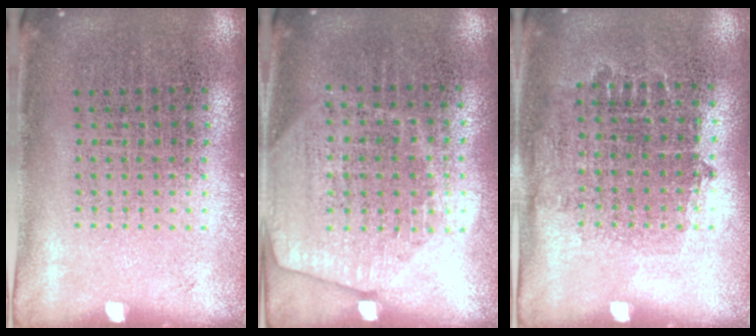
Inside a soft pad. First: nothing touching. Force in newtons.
{"total": 1.7, "press": 1.6, "slide": 0.8}
{"total": 0.7, "press": 0.7, "slide": 0.3}